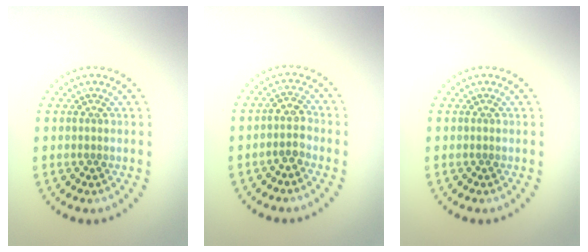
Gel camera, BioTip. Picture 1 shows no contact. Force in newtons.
{"total": 2.0, "press": 1.8, "slide": 1.0}
{"total": 0.0}